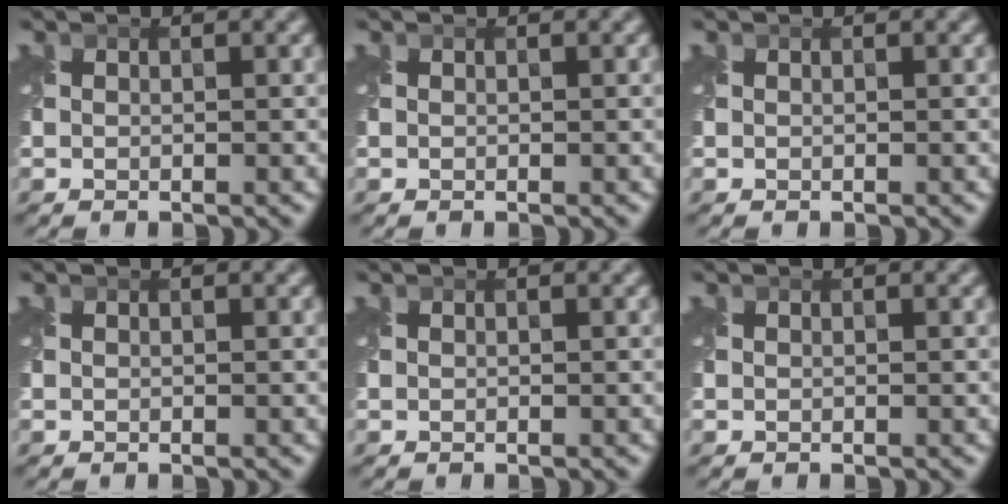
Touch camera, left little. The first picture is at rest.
{"total": 0.0}
{"total": 0.0}
{"total": 0.0}
{"total": 0.0}
{"total": 0.0}